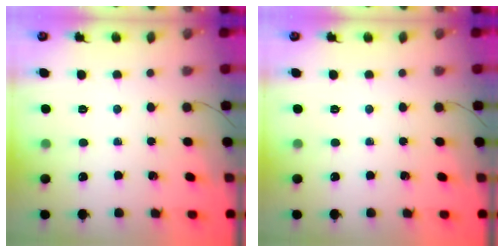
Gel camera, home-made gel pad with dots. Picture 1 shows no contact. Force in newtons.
{"total": 0.0}